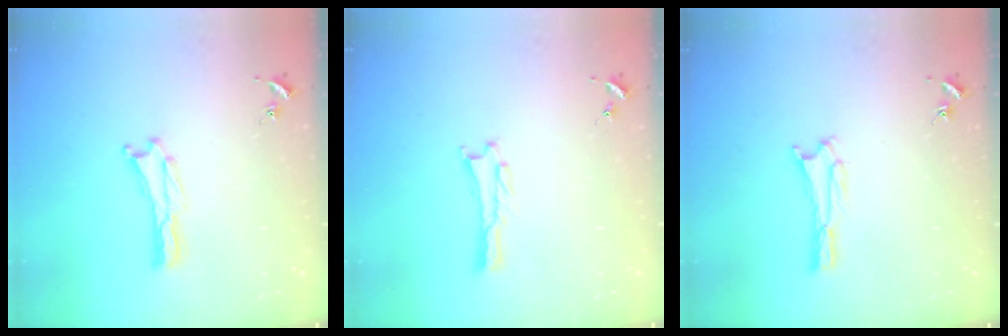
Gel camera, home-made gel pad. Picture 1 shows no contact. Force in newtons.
{"total": 1.0, "press": 1.0, "slide": 0.1}
{"total": 1.6, "press": 1.6, "slide": 0.2}